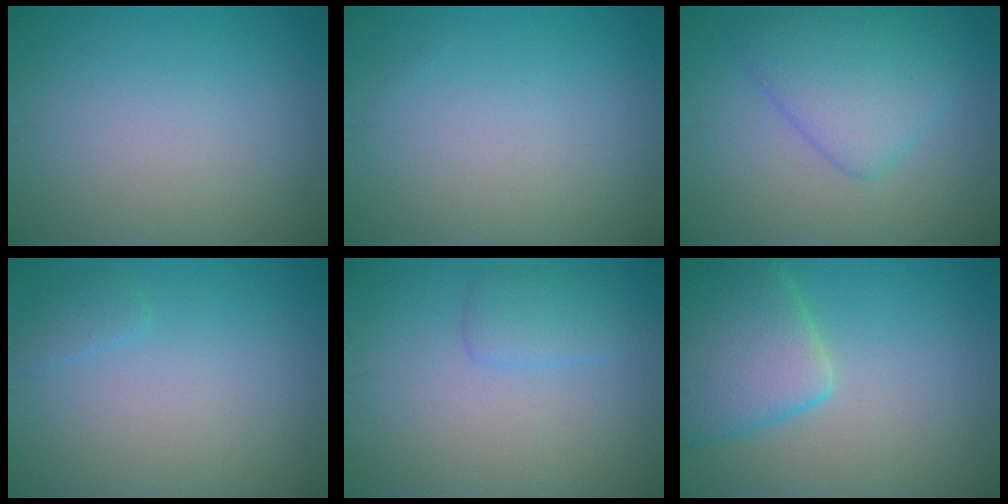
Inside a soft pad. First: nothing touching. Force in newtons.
{"total": 0.0}
{"total": 5.0, "press": 5.0, "slide": 0.1}
{"total": 1.0, "press": 1.0, "slide": 0.0}
{"total": 1.9, "press": 1.9, "slide": 0.1}
{"total": 6.7, "press": 6.6, "slide": 0.4}